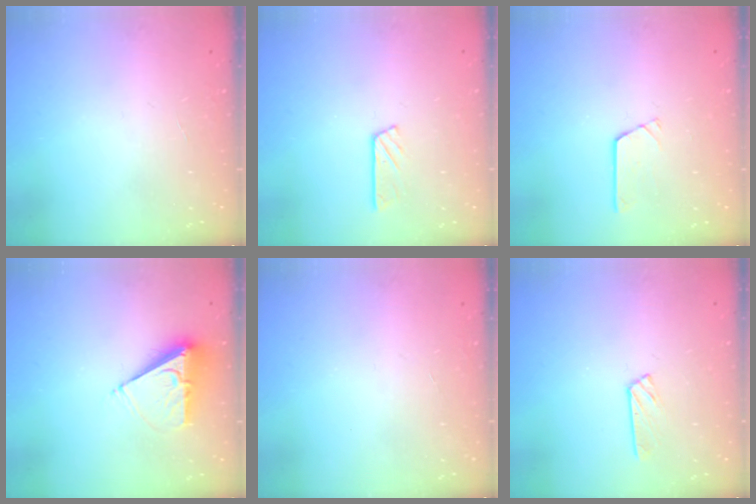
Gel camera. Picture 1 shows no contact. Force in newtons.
{"total": 3.6, "press": 3.5, "slide": 0.4}
{"total": 2.7, "press": 2.7, "slide": 0.3}
{"total": 7.9, "press": 7.9, "slide": 0.3}
{"total": 0.0}
{"total": 2.9, "press": 2.9, "slide": 0.3}